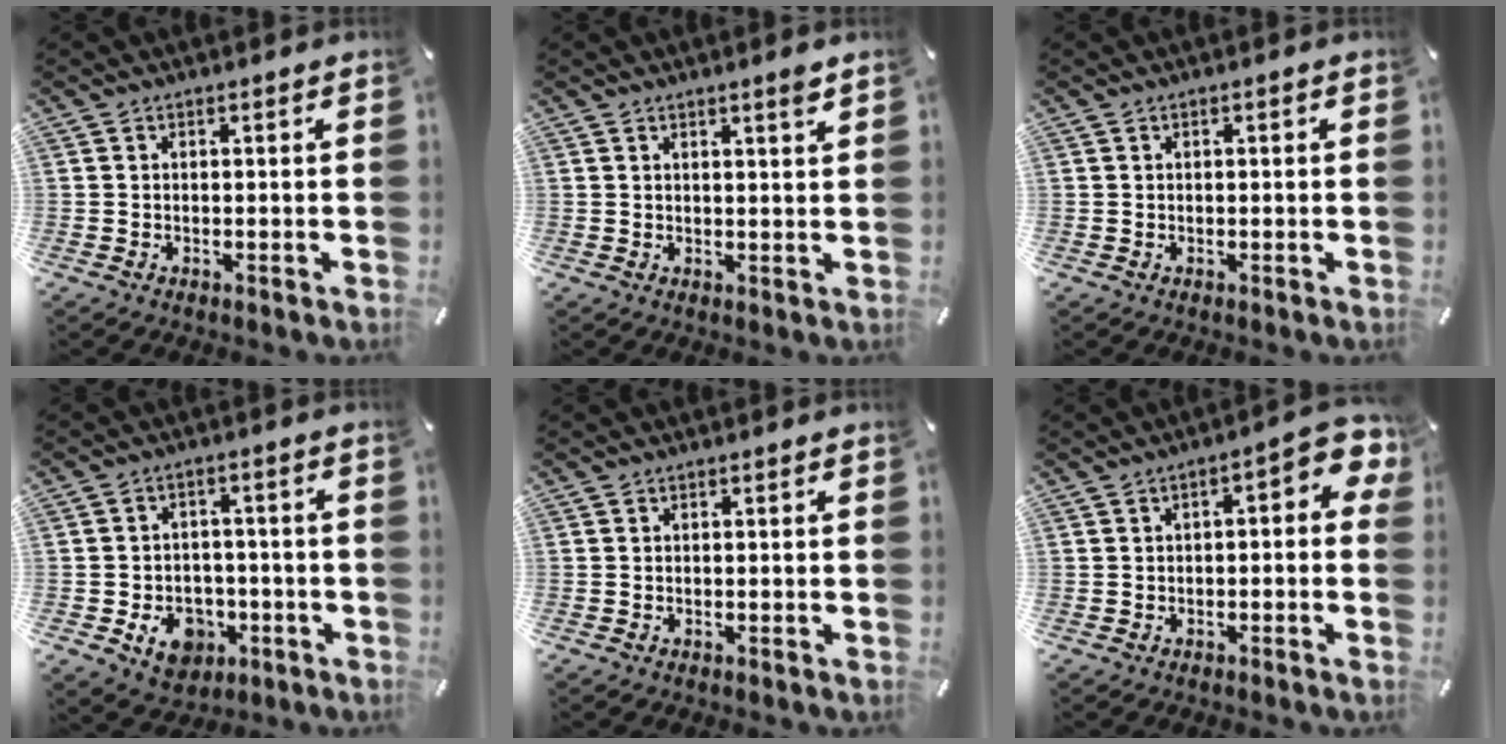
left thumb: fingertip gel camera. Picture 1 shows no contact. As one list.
[{"total": 2.2, "force": [1.6, 0.0, 1.5], "torque": [-0.024, -0.006, 0.026]}, {"total": 0.8, "force": [-0.1, 0.2, 0.8], "torque": [-0.013, 0.001, -0.002]}, {"total": 8.8, "force": [-3.4, 6.9, 4.3], "torque": [-0.072, 0.022, -0.059]}, {"total": 0.0}, {"total": 6.3, "force": [0.3, 2.8, 5.6], "torque": [-0.078, -0.007, 0.002]}]